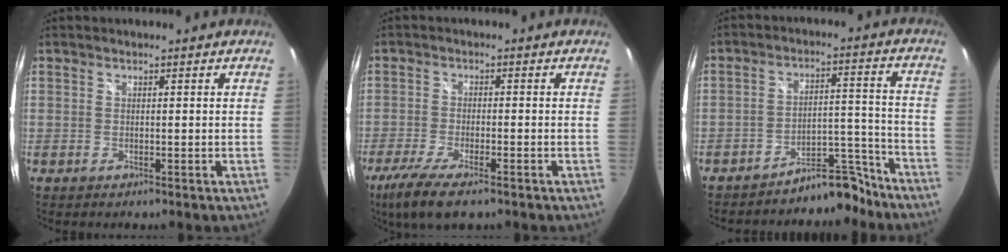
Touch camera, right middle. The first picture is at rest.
{"total": 9.8, "force": [-6.6, 2.4, 6.8], "torque": [-0.159, -0.035, -0.119]}
{"total": 9.4, "force": [-8.7, 3.3, 1.5], "torque": [-0.011, 0.051, -0.121]}